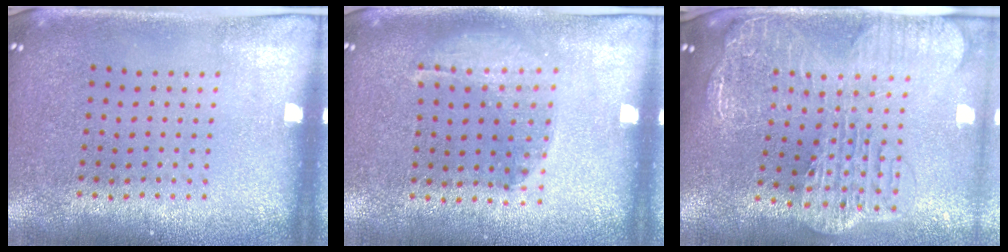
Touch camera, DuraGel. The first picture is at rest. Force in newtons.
{"total": 1.1, "press": 1.1, "slide": 0.2}
{"total": 3.5, "press": 2.8, "slide": 2.1}